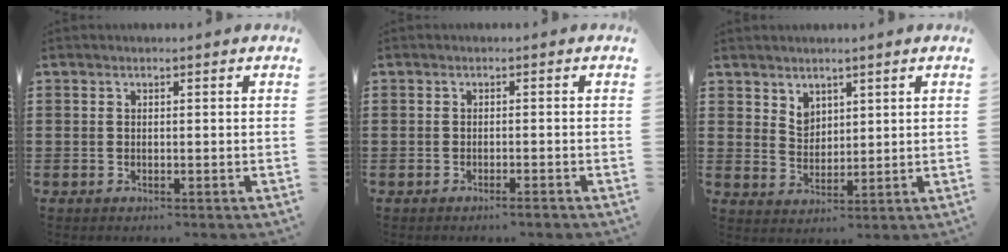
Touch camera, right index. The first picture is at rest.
{"total": 1.0, "force": [-0.8, 0.0, 0.5], "torque": [-0.010, -0.003, -0.015]}
{"total": 3.3, "force": [2.6, 2.0, 0.5], "torque": [-0.017, 0.003, 0.050]}